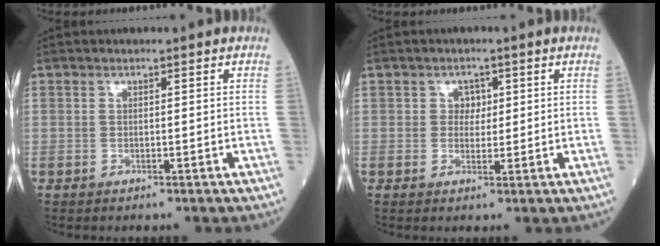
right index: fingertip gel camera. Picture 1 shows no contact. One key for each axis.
{"total": 2.1, "fx": 0.6, "fy": 1.8, "fz": 1.0, "tx": -0.007, "ty": -0.001, "tz": 0.005}